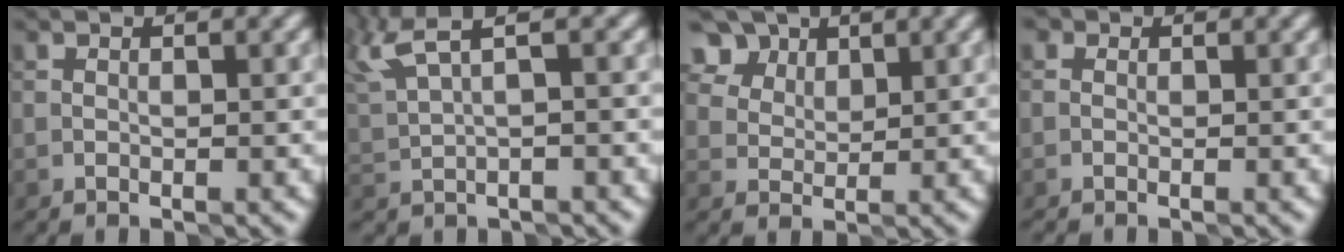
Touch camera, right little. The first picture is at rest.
{"total": 3.6, "force": [2.6, 0.9, 2.4], "torque": [-0.062, 0.012, 0.058]}
{"total": 6.8, "force": [4.7, 4.2, 2.6], "torque": [-0.068, 0.007, 0.089]}
{"total": 0.7, "force": [-0.4, 0.5, 0.1], "torque": [-0.001, -0.001, -0.008]}